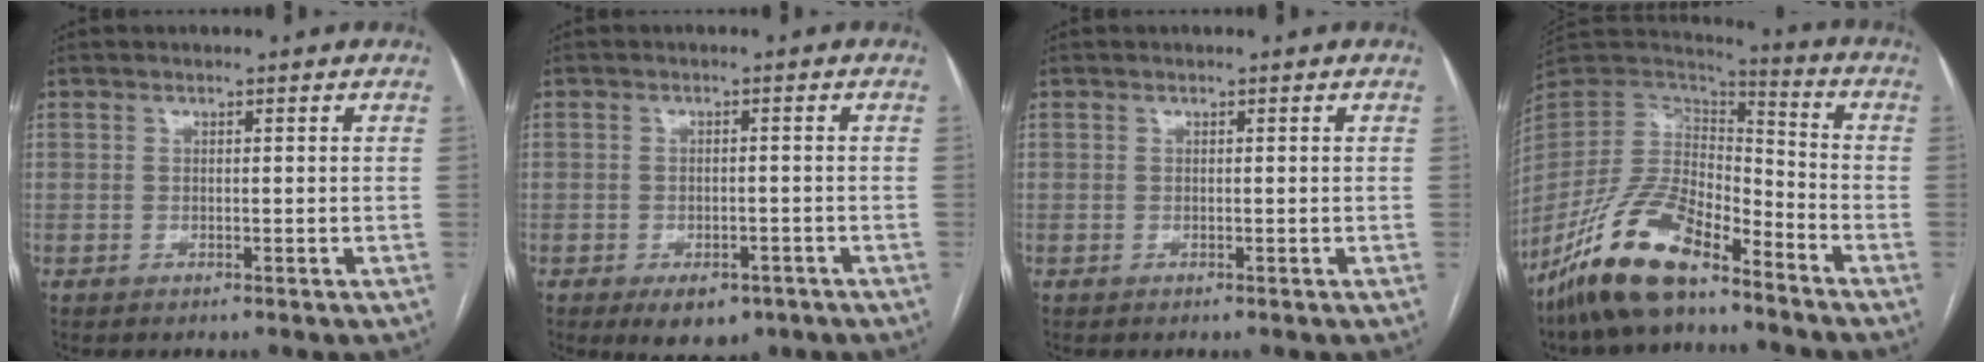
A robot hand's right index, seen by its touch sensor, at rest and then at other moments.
{"total": 5.8, "force": [-3.7, 3.3, 3.0], "torque": [-0.033, -0.001, -0.044]}
{"total": 0.0}
{"total": 16.5, "force": [-11.8, 5.4, 10.2], "torque": [-0.199, 0.001, -0.222]}